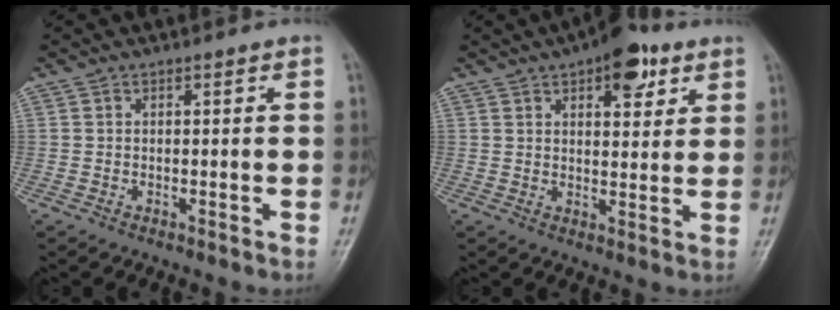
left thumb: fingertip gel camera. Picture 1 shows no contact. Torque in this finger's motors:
{"motor_torque": [1.46, 0.50, 1.04, -0.46, 0.01]}